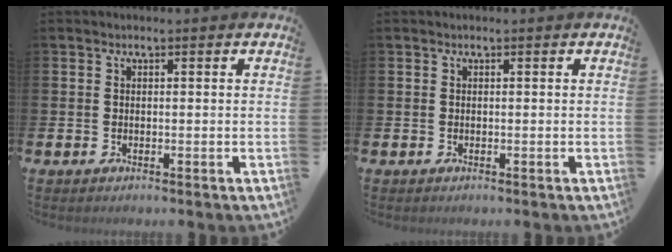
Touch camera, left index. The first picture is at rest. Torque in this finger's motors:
{"motor_torque": [0.00, 0.00, 0.00, -0.01]}